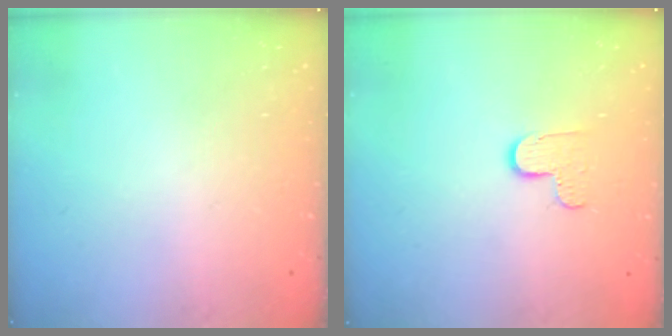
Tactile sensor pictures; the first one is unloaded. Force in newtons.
{"total": 6.5, "press": 6.5, "slide": 0.3}